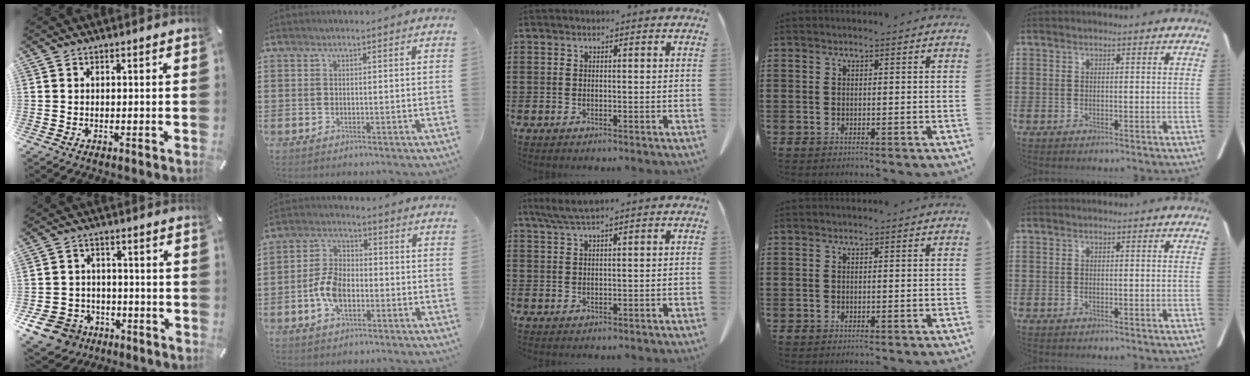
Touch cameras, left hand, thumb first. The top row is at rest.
{"thumb": {"total": 9.4, "force": [-5.0, 7.5, 2.7], "torque": [-0.076, 0.039, -0.091]}, "index": {"total": 6.6, "force": [-2.0, 3.9, 5.0], "torque": [-0.121, 0.002, -0.043]}, "middle": {"total": 2.6, "force": [1.9, 0.0, 1.8], "torque": [-0.038, -0.001, 0.037]}}